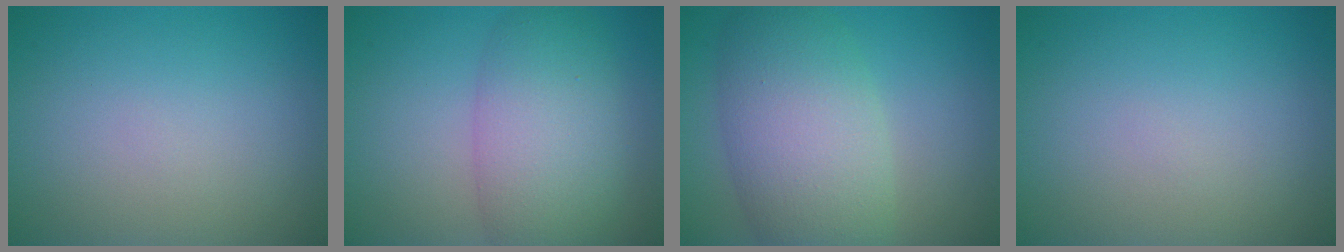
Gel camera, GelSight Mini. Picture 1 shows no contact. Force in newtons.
{"total": 6.9, "press": 6.9, "slide": 0.2}
{"total": 8.4, "press": 8.4, "slide": 0.5}
{"total": 0.0}